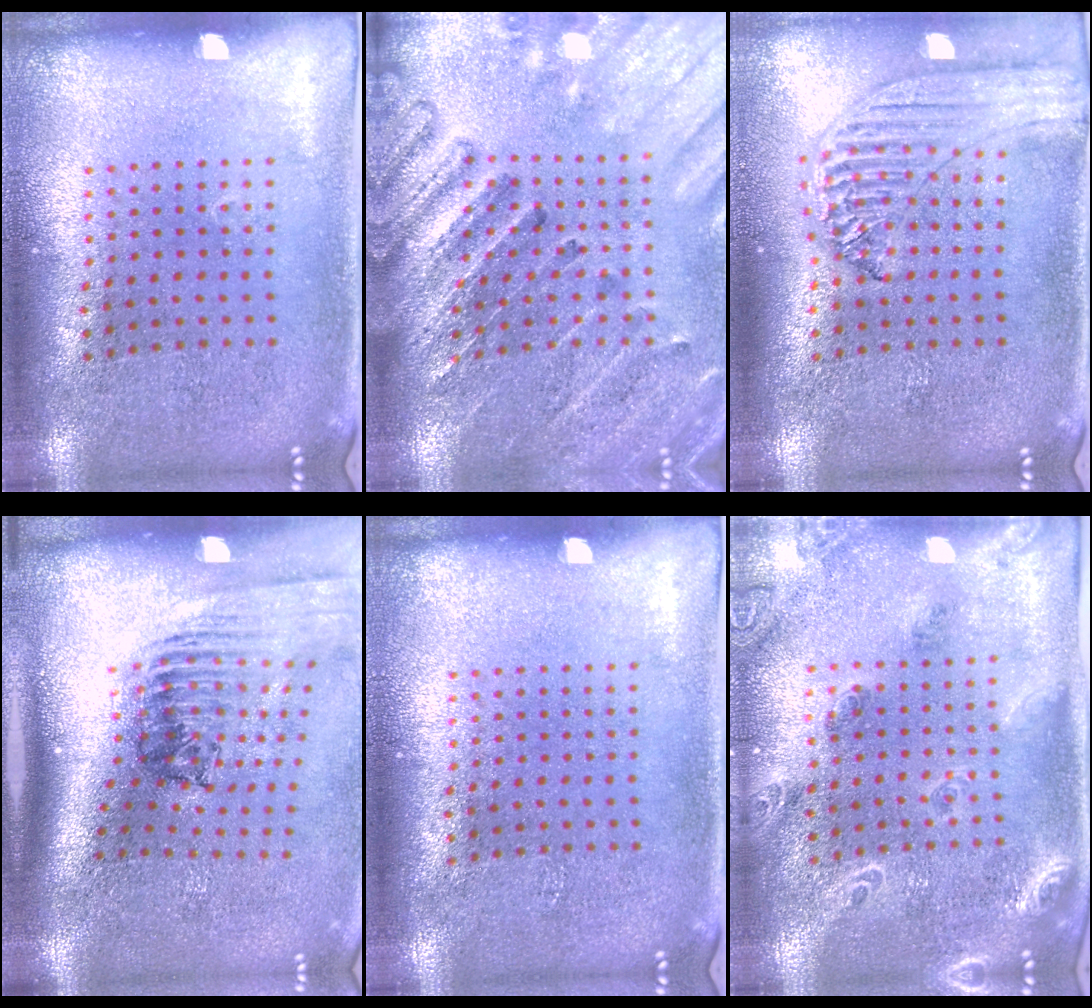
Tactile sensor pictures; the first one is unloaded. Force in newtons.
{"total": 2.6, "press": 2.6, "slide": 0.4}
{"total": 1.3, "press": 1.2, "slide": 0.2}
{"total": 2.5, "press": 1.8, "slide": 1.8}
{"total": 0.0}
{"total": 1.8, "press": 1.7, "slide": 0.8}